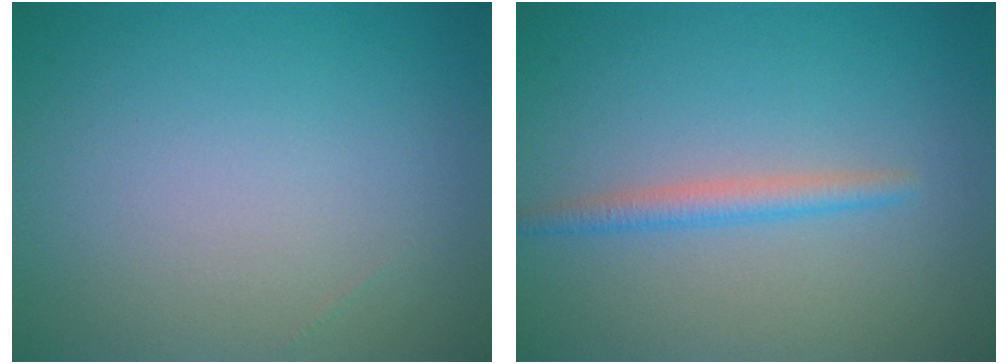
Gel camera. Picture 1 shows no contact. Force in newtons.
{"total": 1.9, "press": 1.9, "slide": 0.1}